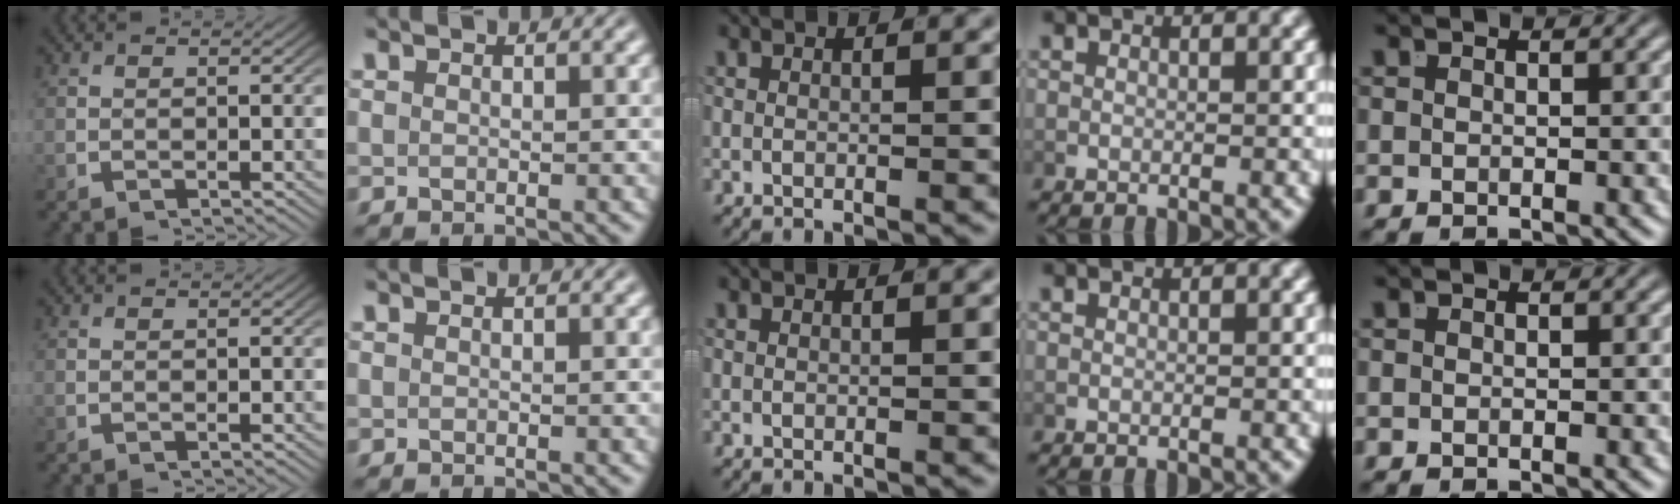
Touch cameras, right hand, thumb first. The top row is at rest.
{}